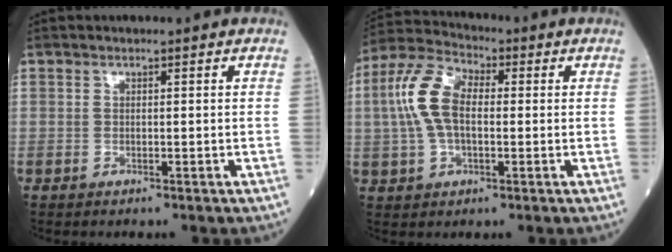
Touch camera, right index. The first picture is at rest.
{"total": 10.0, "force": [0.7, 5.2, 8.5], "torque": [-0.202, 0.030, 0.011]}